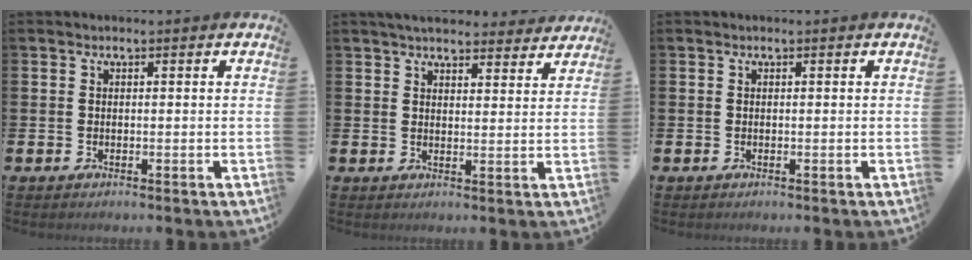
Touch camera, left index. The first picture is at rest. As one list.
[{"total": 4.3, "force": [4.1, 0.9, 0.8], "torque": [-0.028, -0.016, 0.074]}, {"total": 0.0}]